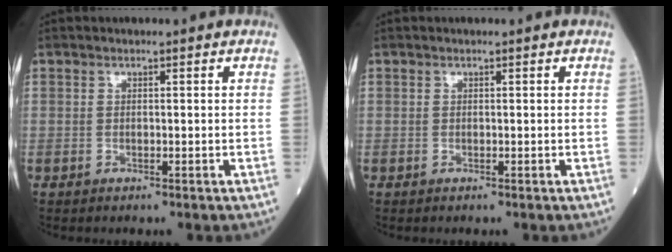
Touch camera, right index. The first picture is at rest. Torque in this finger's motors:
{"motor_torque": [0.01, 0.01, -0.04, -0.01]}